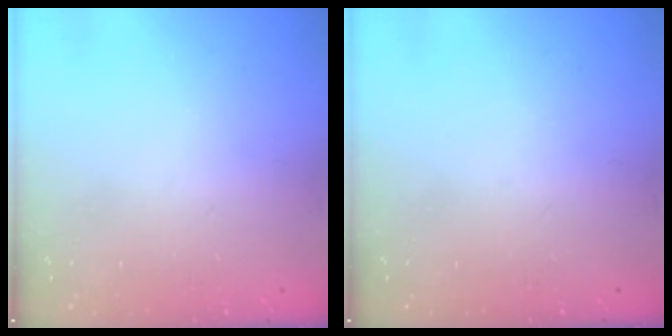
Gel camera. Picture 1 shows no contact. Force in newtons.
{"total": 0.0}